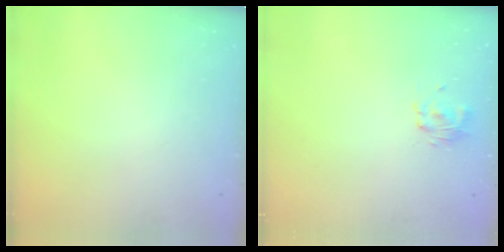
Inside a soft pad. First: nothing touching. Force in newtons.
{"total": 2.9, "press": 2.8, "slide": 0.8}